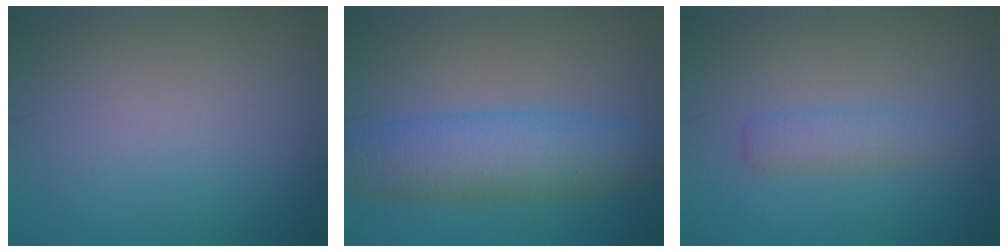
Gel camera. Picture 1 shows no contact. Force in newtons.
{"total": 6.8, "press": 6.8, "slide": 0.1}
{"total": 2.1, "press": 2.1, "slide": 0.1}